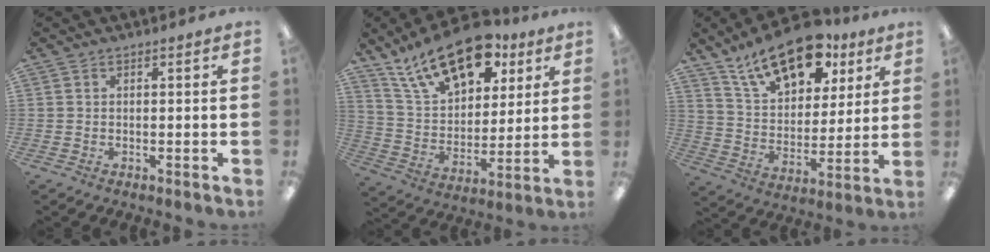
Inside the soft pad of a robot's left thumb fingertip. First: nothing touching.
{"total": 20.1, "force": [13.2, 10.2, 11.3], "torque": [-0.185, -0.062, 0.233]}
{"total": 18.1, "force": [12.3, 9.1, 9.6], "torque": [-0.154, -0.060, 0.217]}